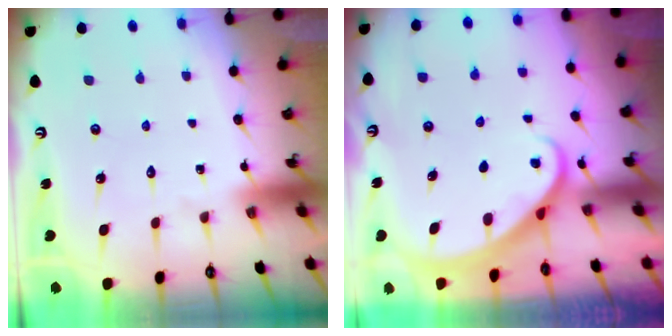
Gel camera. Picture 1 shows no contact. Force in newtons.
{"total": 1.9, "press": 1.9, "slide": 0.2}